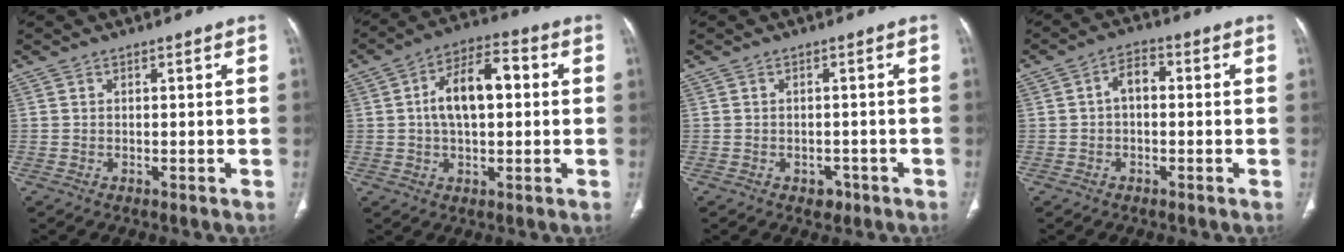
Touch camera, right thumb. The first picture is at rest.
{"total": 11.7, "force": [1.4, 6.1, 9.9], "torque": [-0.166, 0.027, 0.016]}
{"total": 2.2, "force": [-1.1, 1.7, 0.8], "torque": [0.003, 0.007, -0.009]}
{"total": 4.3, "force": [-0.1, 2.6, 3.4], "torque": [-0.049, 0.017, -0.010]}